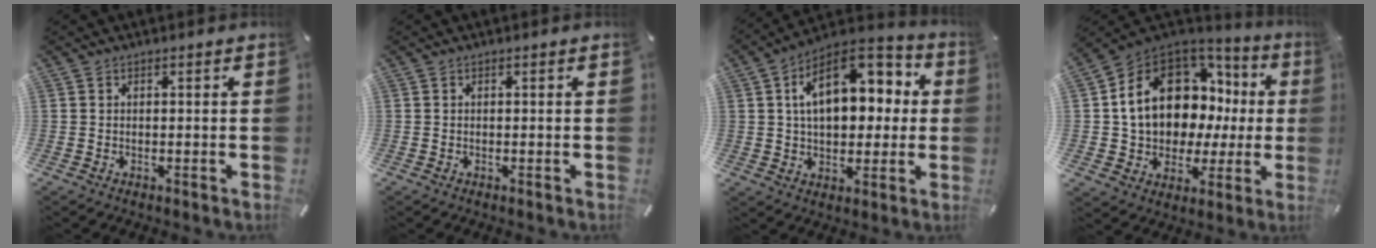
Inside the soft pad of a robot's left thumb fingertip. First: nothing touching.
{"total": 0.0}
{"total": 16.6, "force": [4.6, 10.6, 11.9], "torque": [-0.187, -0.012, 0.081]}
{"total": 15.9, "force": [4.8, 12.1, 9.1], "torque": [-0.180, -0.035, 0.090]}